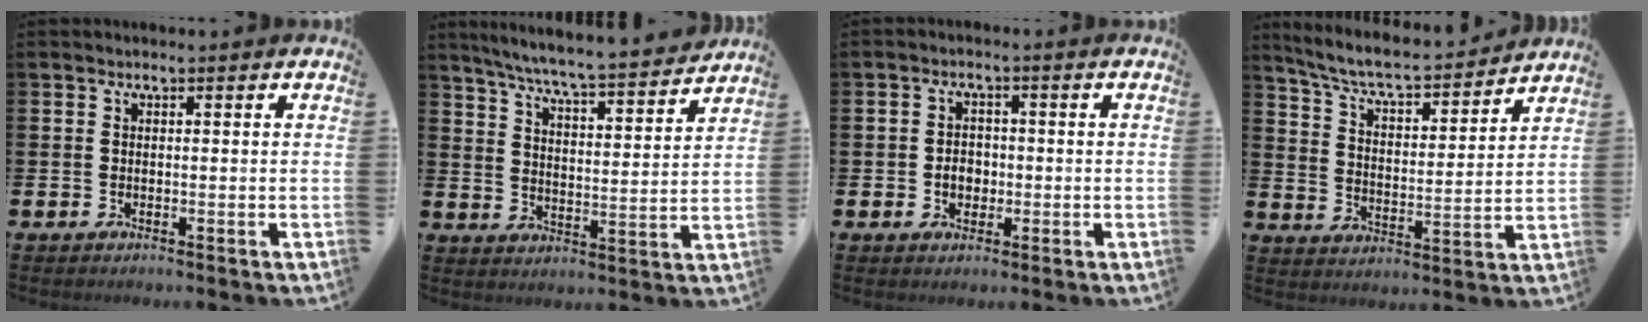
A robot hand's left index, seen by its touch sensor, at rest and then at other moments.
{"total": 7.1, "force": [6.7, -0.2, 2.3], "torque": [-0.066, -0.053, 0.112]}
{"total": 2.6, "force": [-0.6, 2.1, 1.4], "torque": [-0.011, -0.003, -0.018]}
{"total": 7.1, "force": [6.5, 1.2, 2.6], "torque": [-0.081, -0.050, 0.109]}